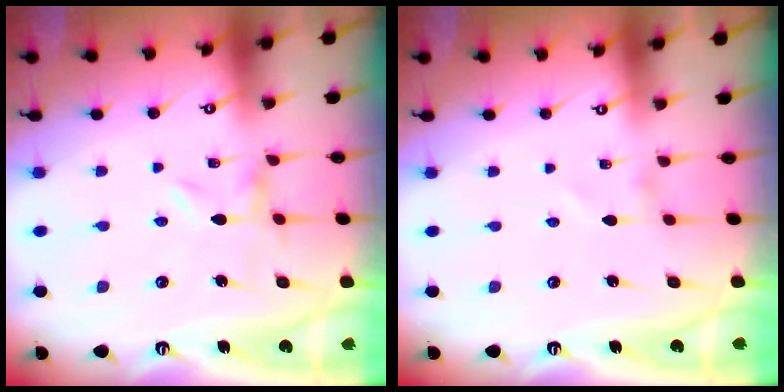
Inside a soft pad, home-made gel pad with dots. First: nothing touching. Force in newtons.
{"total": 1.0, "press": 1.0, "slide": 0.0}